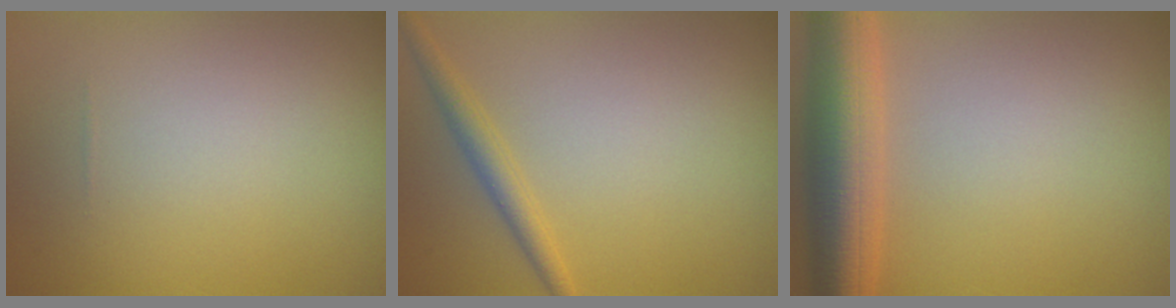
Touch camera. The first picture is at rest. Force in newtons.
{"total": 2.0, "press": 2.0, "slide": 0.1}
{"total": 7.3, "press": 7.3, "slide": 0.2}